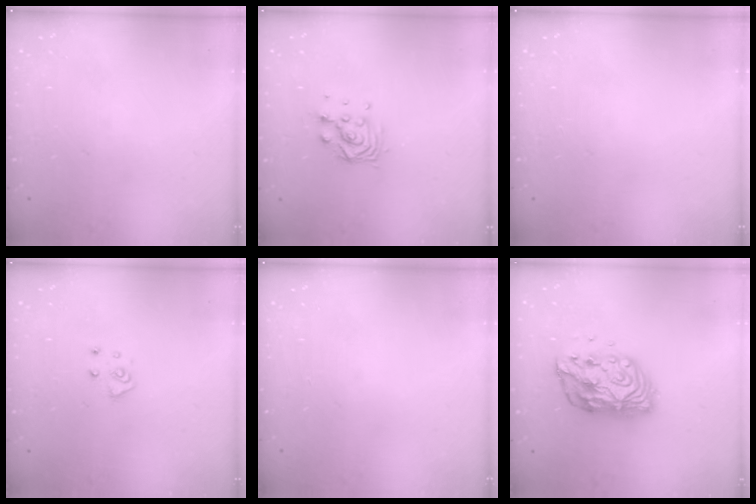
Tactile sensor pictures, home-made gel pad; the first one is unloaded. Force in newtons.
{"total": 7.5, "press": 7.5, "slide": 0.4}
{"total": 0.0}
{"total": 6.4, "press": 6.4, "slide": 0.6}
{"total": 0.0}
{"total": 13.2, "press": 13.2, "slide": 0.9}